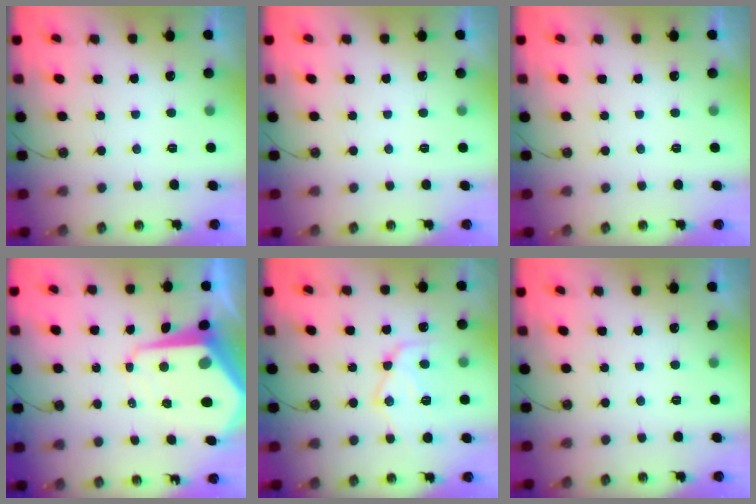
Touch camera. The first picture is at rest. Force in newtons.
{"total": 0.0}
{"total": 0.0}
{"total": 11.8, "press": 11.8, "slide": 1.2}
{"total": 13.5, "press": 13.4, "slide": 1.2}
{"total": 0.0}